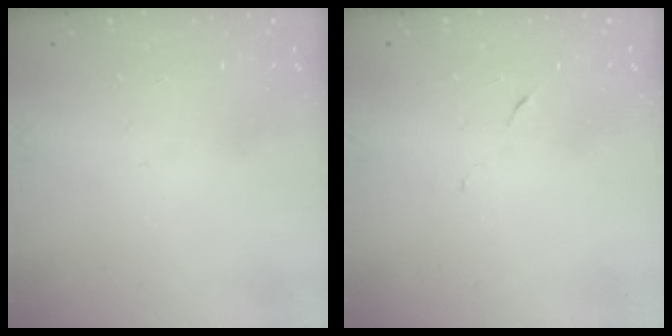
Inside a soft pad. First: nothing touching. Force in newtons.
{"total": 5.0, "press": 4.8, "slide": 1.4}